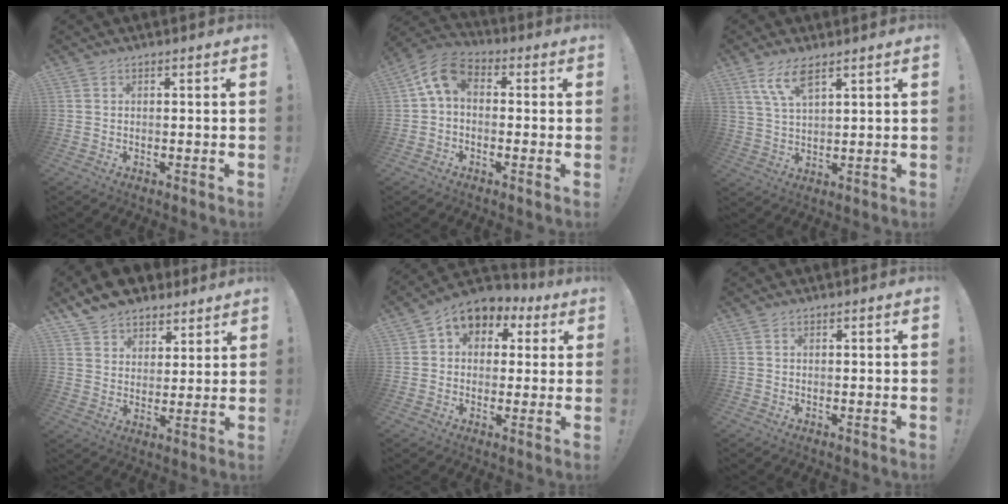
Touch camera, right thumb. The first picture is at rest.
{"total": 8.9, "force": [1.5, 5.4, 6.8], "torque": [-0.137, 0.008, 0.033]}
{"total": 7.7, "force": [4.9, 2.3, 5.5], "torque": [-0.113, -0.012, 0.090]}
{"total": 10.1, "force": [8.1, 5.6, 2.0], "torque": [-0.042, -0.062, 0.159]}
{"total": 7.3, "force": [3.2, 5.8, 3.2], "torque": [-0.050, -0.015, 0.065]}
{"total": 0.0}